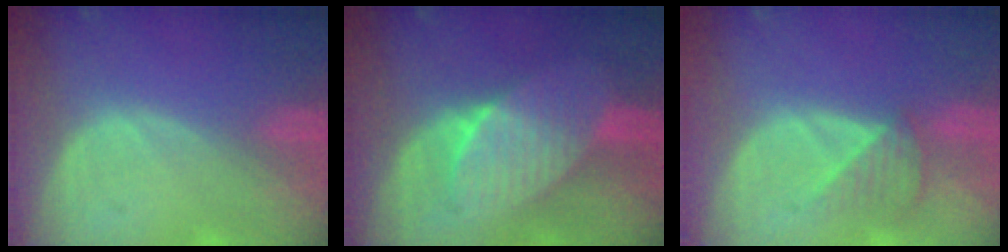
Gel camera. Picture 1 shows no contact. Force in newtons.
{"total": 7.3, "press": 7.2, "slide": 1.3}
{"total": 3.8, "press": 3.5, "slide": 1.4}